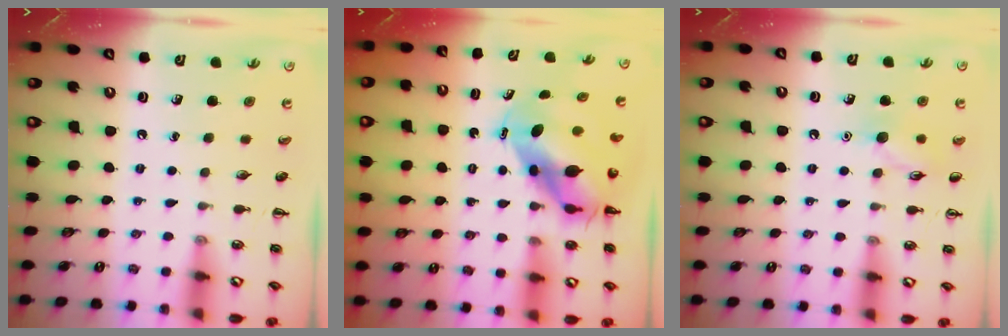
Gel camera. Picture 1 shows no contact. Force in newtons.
{"total": 8.0, "press": 7.7, "slide": 2.0}
{"total": 7.7, "press": 7.7, "slide": 1.0}